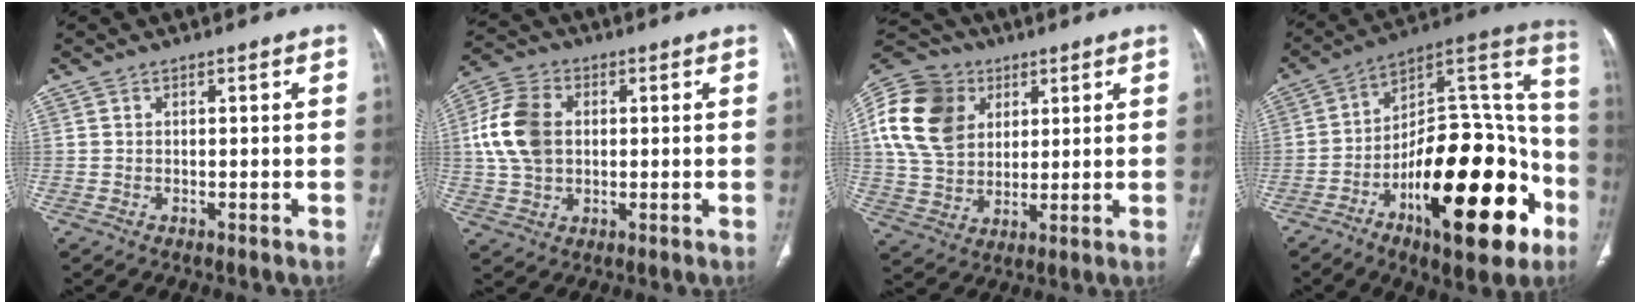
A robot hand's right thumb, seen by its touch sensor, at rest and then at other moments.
{"total": 11.5, "force": [1.1, 8.2, 8.0], "torque": [-0.158, 0.014, 0.021]}
{"total": 18.8, "force": [5.7, 14.3, 10.8], "torque": [-0.209, 0.010, 0.106]}
{"total": 30.1, "force": [-12.4, 12.7, 24.2], "torque": [-0.316, 0.083, -0.182]}